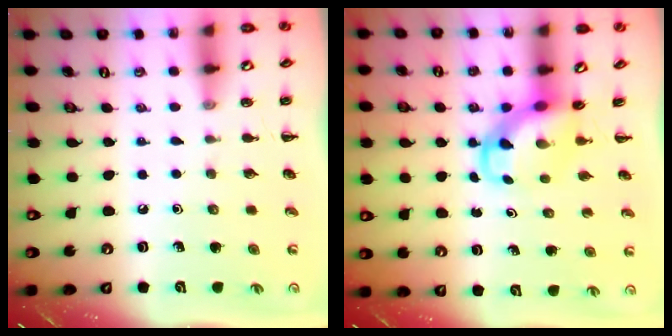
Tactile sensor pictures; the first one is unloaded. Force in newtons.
{"total": 4.2, "press": 4.1, "slide": 0.8}